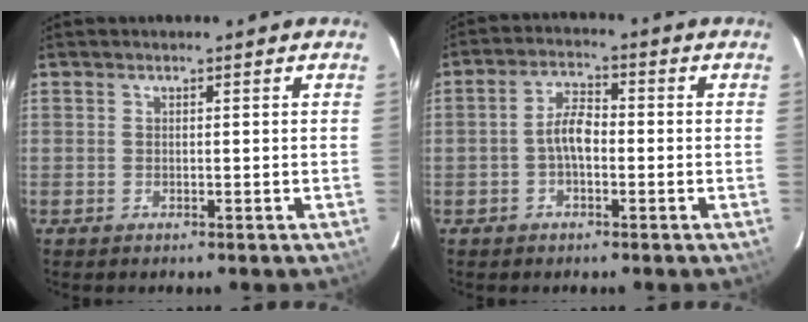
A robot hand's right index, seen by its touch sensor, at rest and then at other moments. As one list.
[{"total": 4.8, "force": [-1.1, 2.2, 4.1], "torque": [-0.081, 0.014, -0.022]}]